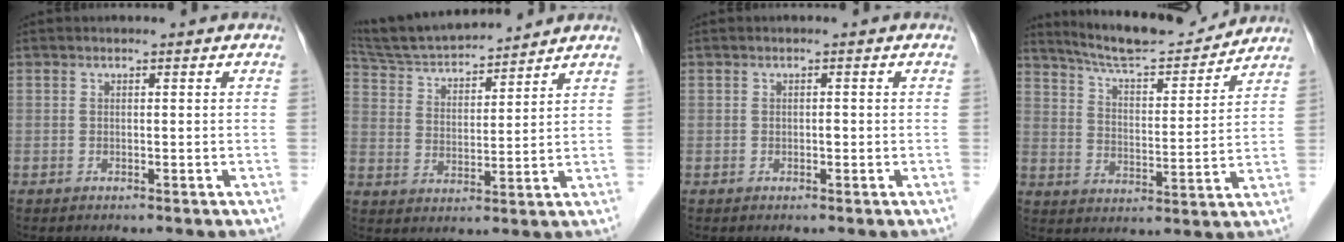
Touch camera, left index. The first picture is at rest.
{"total": 13.7, "force": [12.8, 1.8, 4.4], "torque": [-0.086, 0.022, 0.227]}
{"total": 0.6, "force": [-0.1, 0.3, 0.5], "torque": [-0.007, 0.002, -0.003]}
{"total": 13.9, "force": [13.1, 1.5, 4.3], "torque": [-0.074, 0.004, 0.207]}